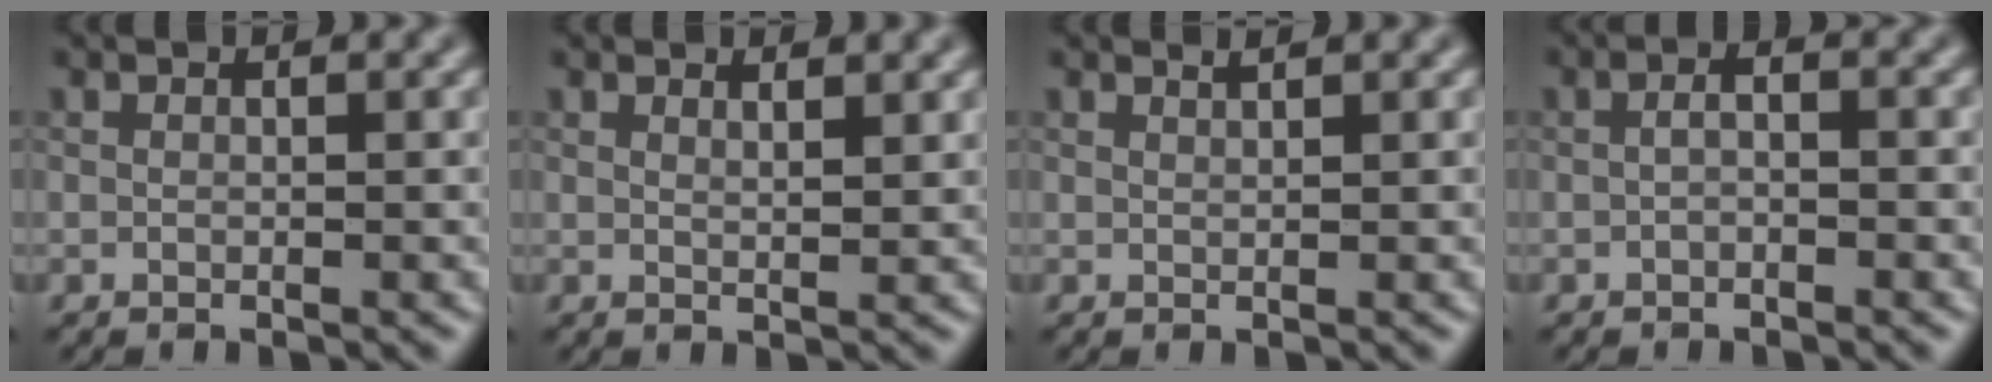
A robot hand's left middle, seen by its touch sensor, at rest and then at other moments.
{"total": 1.7, "force": [1.2, 0.5, 1.1], "torque": [-0.013, 0.003, 0.009]}
{"total": 0.8, "force": [0.7, 0.1, 0.3], "torque": [-0.004, -0.002, 0.004]}
{"total": 0.8, "force": [-0.5, 0.1, 0.7], "torque": [-0.018, -0.009, -0.010]}